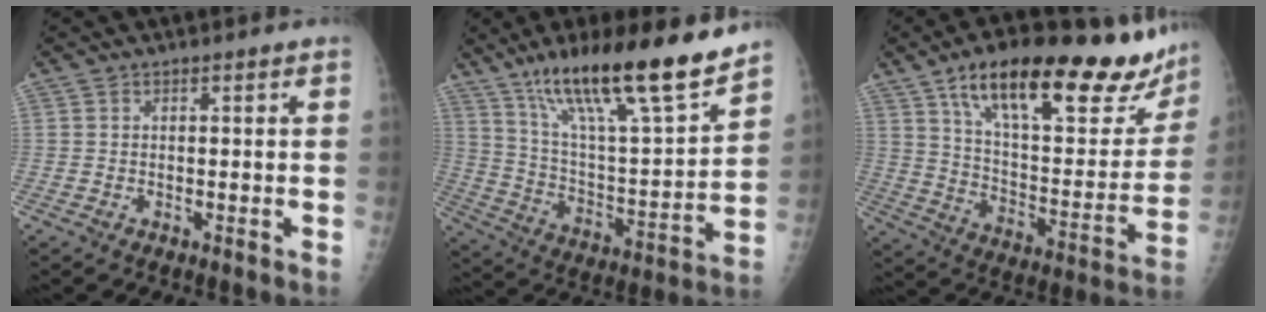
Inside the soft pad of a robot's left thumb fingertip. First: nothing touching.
{"total": 23.2, "force": [16.6, 3.8, 15.7], "torque": [-0.243, -0.069, 0.287]}
{"total": 31.3, "force": [20.5, 10.1, 21.3], "torque": [-0.281, -0.051, 0.312]}